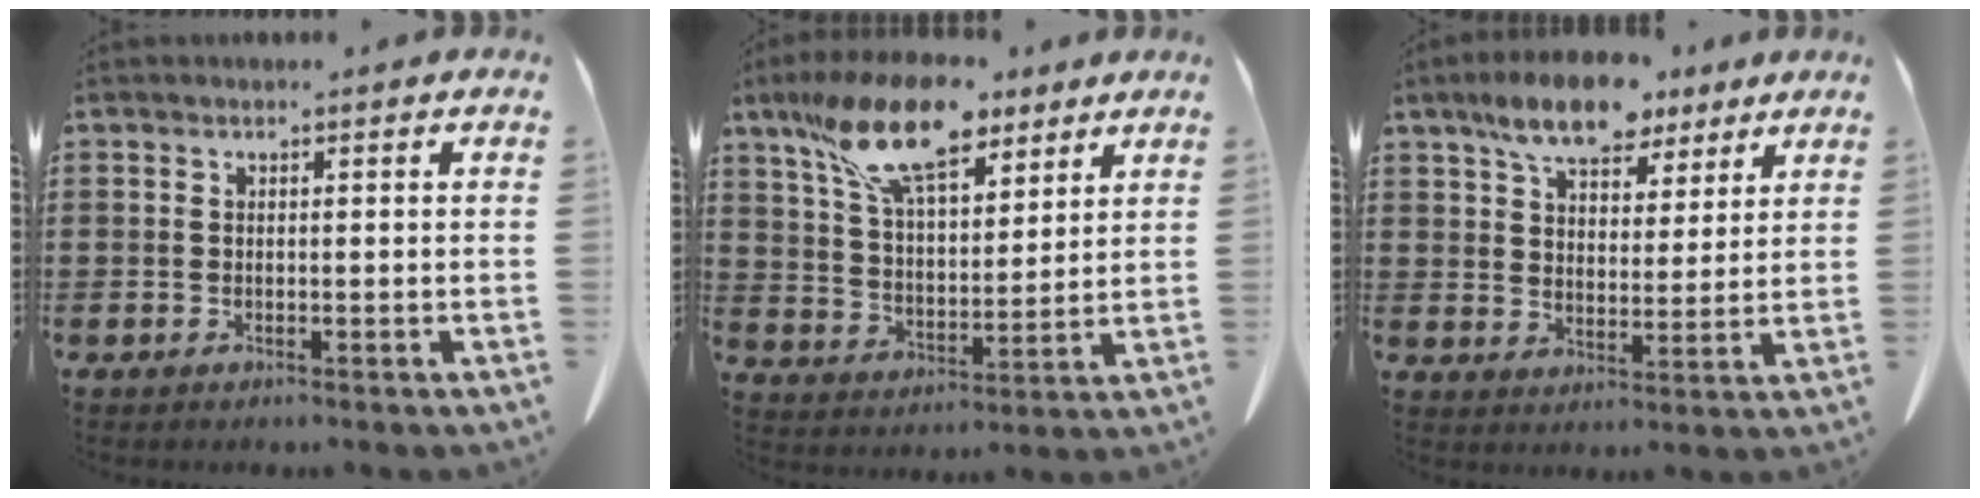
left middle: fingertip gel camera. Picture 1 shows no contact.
{"total": 14.6, "force": [9.8, 5.5, 9.3], "torque": [-0.196, -0.016, 0.179]}
{"total": 9.4, "force": [7.3, 3.6, 4.7], "torque": [-0.101, -0.013, 0.133]}